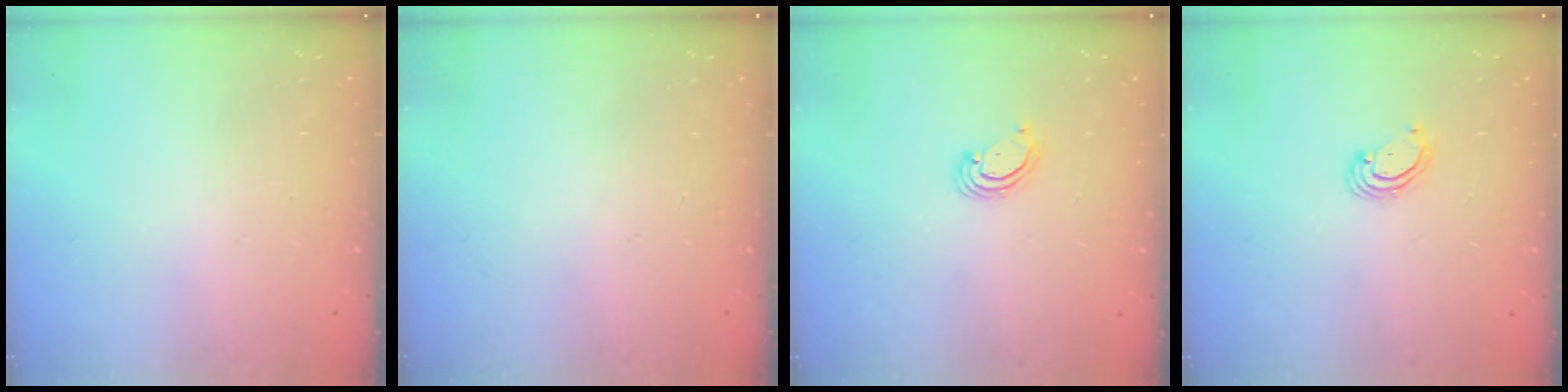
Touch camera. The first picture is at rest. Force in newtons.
{"total": 0.0}
{"total": 2.4, "press": 2.4, "slide": 0.2}
{"total": 2.4, "press": 2.4, "slide": 0.2}